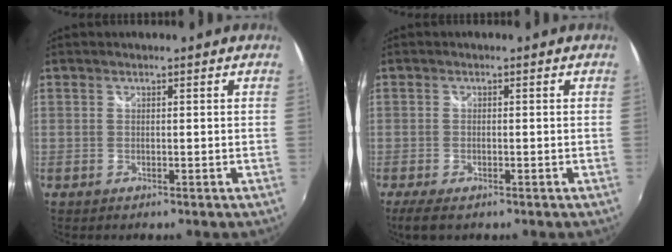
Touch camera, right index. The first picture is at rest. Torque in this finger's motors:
{"motor_torque": [0.30, -0.15, 0.16, 0.03]}